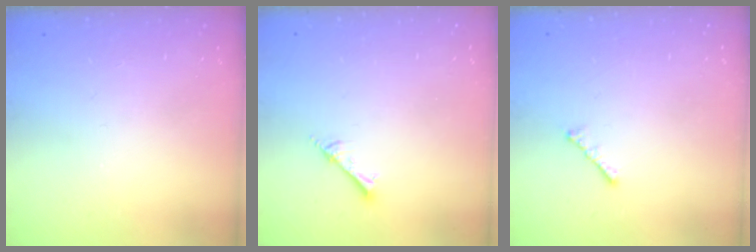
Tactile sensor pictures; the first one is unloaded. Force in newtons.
{"total": 2.0, "press": 2.0, "slide": 0.2}
{"total": 1.9, "press": 1.8, "slide": 0.5}